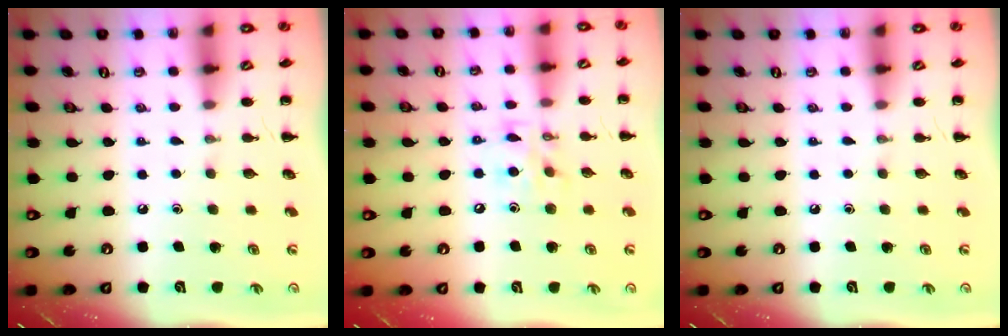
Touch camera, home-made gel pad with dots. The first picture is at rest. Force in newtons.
{"total": 9.8, "press": 9.7, "slide": 1.3}
{"total": 0.0}